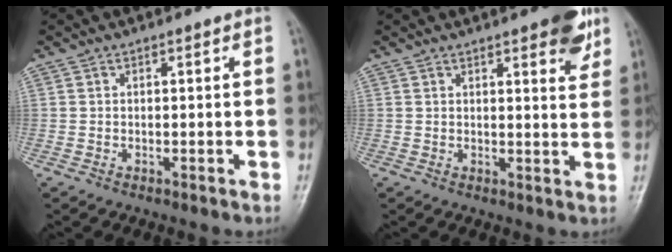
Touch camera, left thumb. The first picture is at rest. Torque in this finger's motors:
{"motor_torque": [1.19, 0.61, 0.71, -0.49, 0.14]}